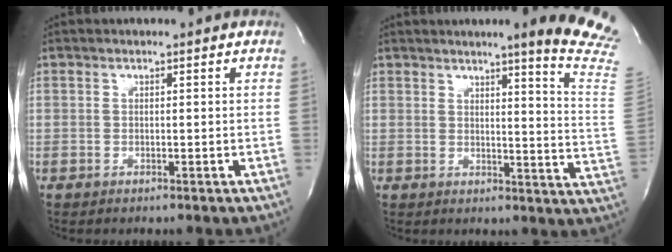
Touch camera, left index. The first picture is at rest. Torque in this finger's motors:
{"motor_torque": [0.20, -0.20, 0.25, 0.07]}